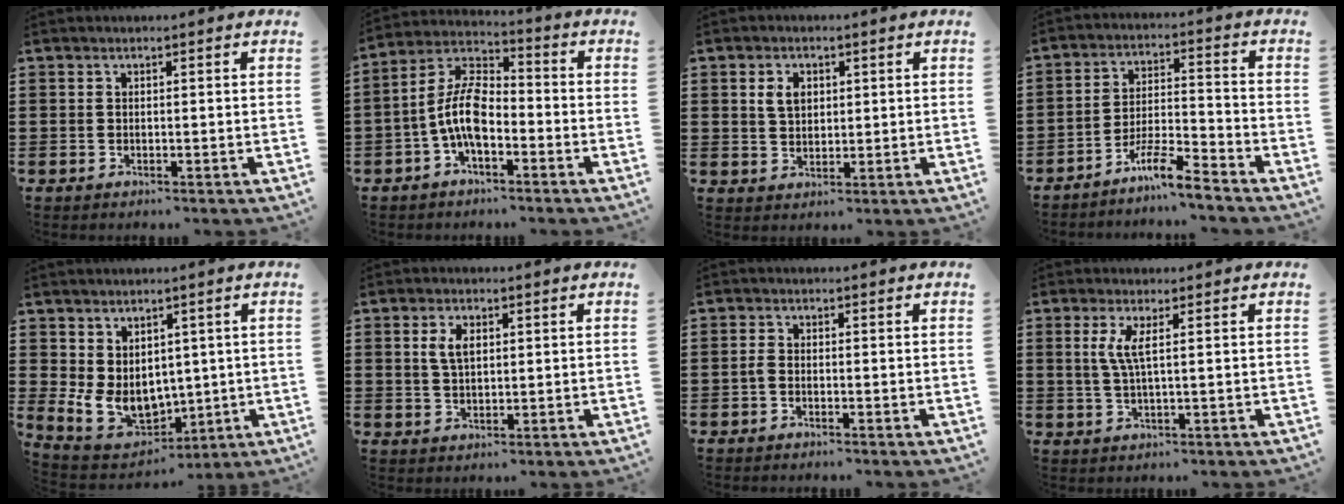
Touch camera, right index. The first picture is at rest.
{"total": 8.9, "force": [-2.6, 4.2, 7.4], "torque": [-0.188, -0.005, -0.059]}
{"total": 3.4, "force": [1.1, 2.4, 2.1], "torque": [-0.049, 0.012, 0.018]}
{"total": 6.6, "force": [-5.7, 0.3, 3.3], "torque": [-0.069, 0.000, -0.110]}
{"total": 7.8, "force": [1.5, 6.2, 4.4], "torque": [-0.113, -0.007, 0.033]}
{"total": 3.6, "force": [1.1, 1.9, 2.9], "torque": [-0.061, 0.010, 0.017]}
{"total": 1.1, "force": [-0.5, 0.5, 0.8], "torque": [-0.026, -0.003, -0.013]}
{"total": 3.5, "force": [0.8, 0.2, 3.4], "torque": [-0.076, -0.006, 0.010]}